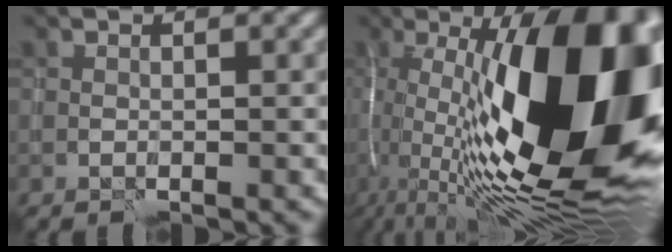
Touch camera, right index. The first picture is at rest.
{"total": 21.1, "force": [1.6, 8.2, 19.4], "torque": [-0.307, 0.028, 0.015]}